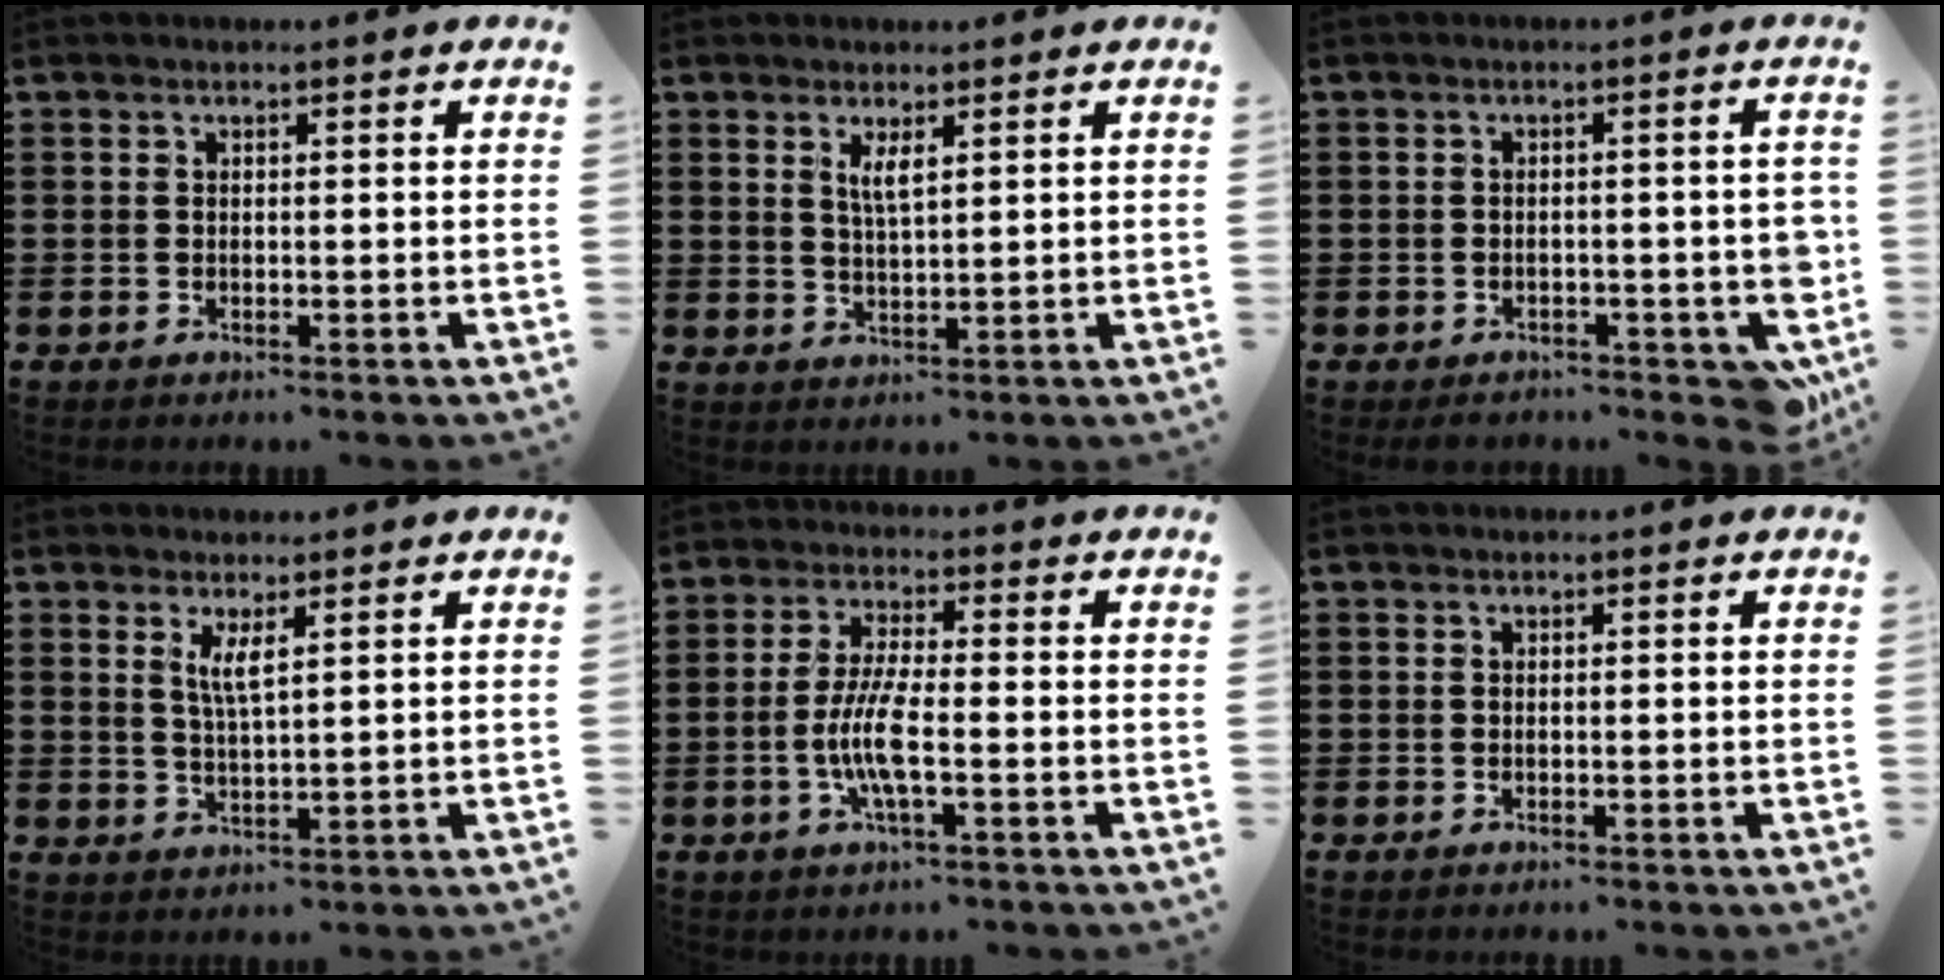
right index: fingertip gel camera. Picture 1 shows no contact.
{"total": 2.5, "force": [1.4, 0.5, 2.0], "torque": [-0.043, 0.003, 0.023]}
{"total": 3.8, "force": [-2.4, 1.9, 2.3], "torque": [-0.039, 0.006, -0.043]}
{"total": 2.9, "force": [1.6, 0.1, 2.4], "torque": [-0.052, -0.002, 0.026]}
{"total": 6.9, "force": [-1.8, 1.3, 6.6], "torque": [-0.148, -0.015, -0.042]}
{"total": 0.0}